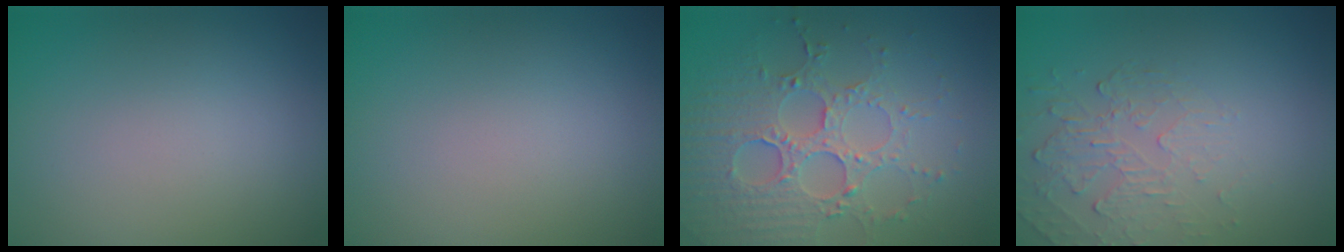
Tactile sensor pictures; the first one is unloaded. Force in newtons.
{"total": 0.0}
{"total": 5.5, "press": 4.8, "slide": 2.7}
{"total": 2.2, "press": 1.1, "slide": 1.9}